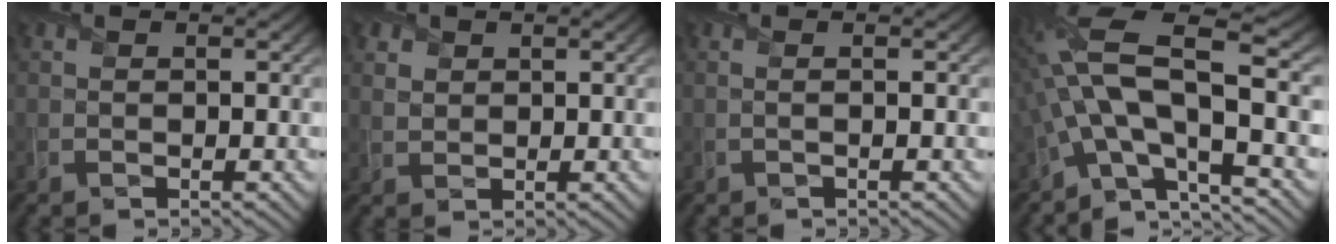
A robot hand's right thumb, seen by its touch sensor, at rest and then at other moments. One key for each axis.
{"total": 2.1, "fx": 1.2, "fy": 1.5, "fz": 0.8, "tx": -0.024, "ty": -0.006, "tz": 0.027}
{"total": 1.0, "fx": 0.0, "fy": 0.1, "fz": 1.0, "tx": -0.017, "ty": 0.005, "tz": -0.005}
{"total": 14.9, "fx": -2.2, "fy": 5.4, "fz": 13.7, "tx": -0.279, "ty": 0.015, "tz": -0.051}